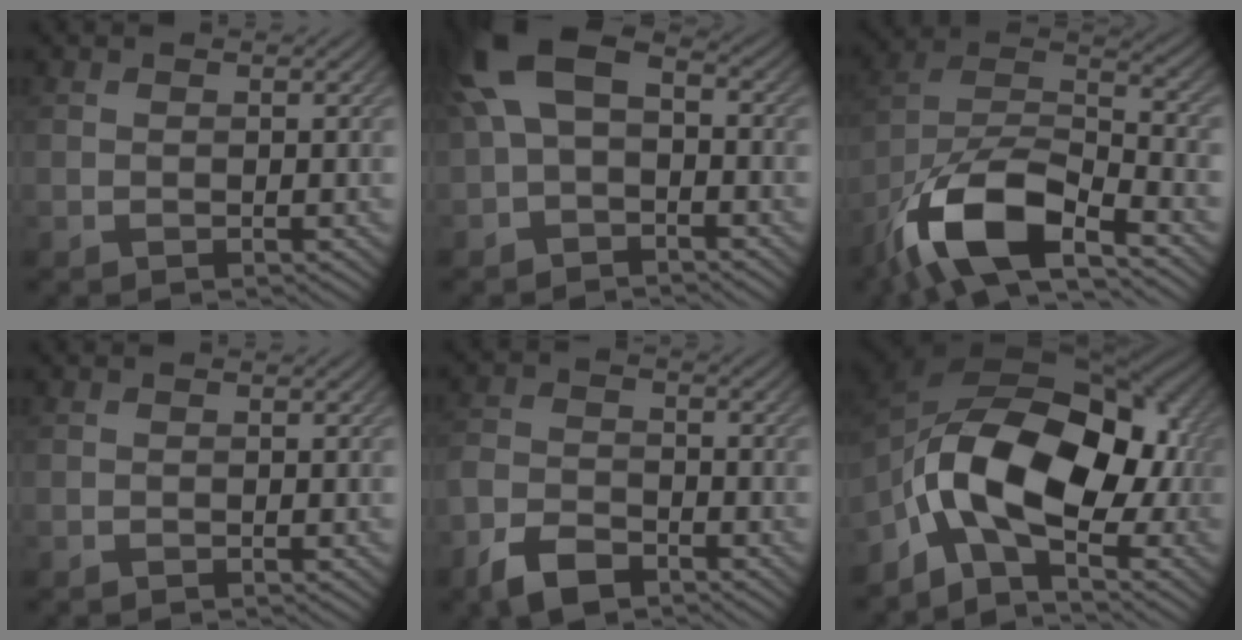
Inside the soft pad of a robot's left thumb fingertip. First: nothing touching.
{"total": 7.9, "force": [0.0, 5.1, 6.0], "torque": [-0.133, 0.001, -0.012]}
{"total": 14.0, "force": [-8.6, 5.3, 9.8], "torque": [-0.194, -0.006, -0.179]}
{"total": 0.0}
{"total": 6.2, "force": [-4.4, 3.0, 3.1], "torque": [-0.071, -0.006, -0.096]}
{"total": 14.9, "force": [-3.8, 8.3, 11.7], "torque": [-0.201, -0.003, -0.078]}